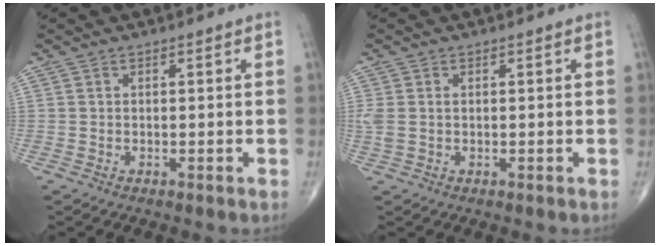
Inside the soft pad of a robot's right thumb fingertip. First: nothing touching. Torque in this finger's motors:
{"motor_torque": [0.89, 0.76, 0.58, 0.11, 0.05]}